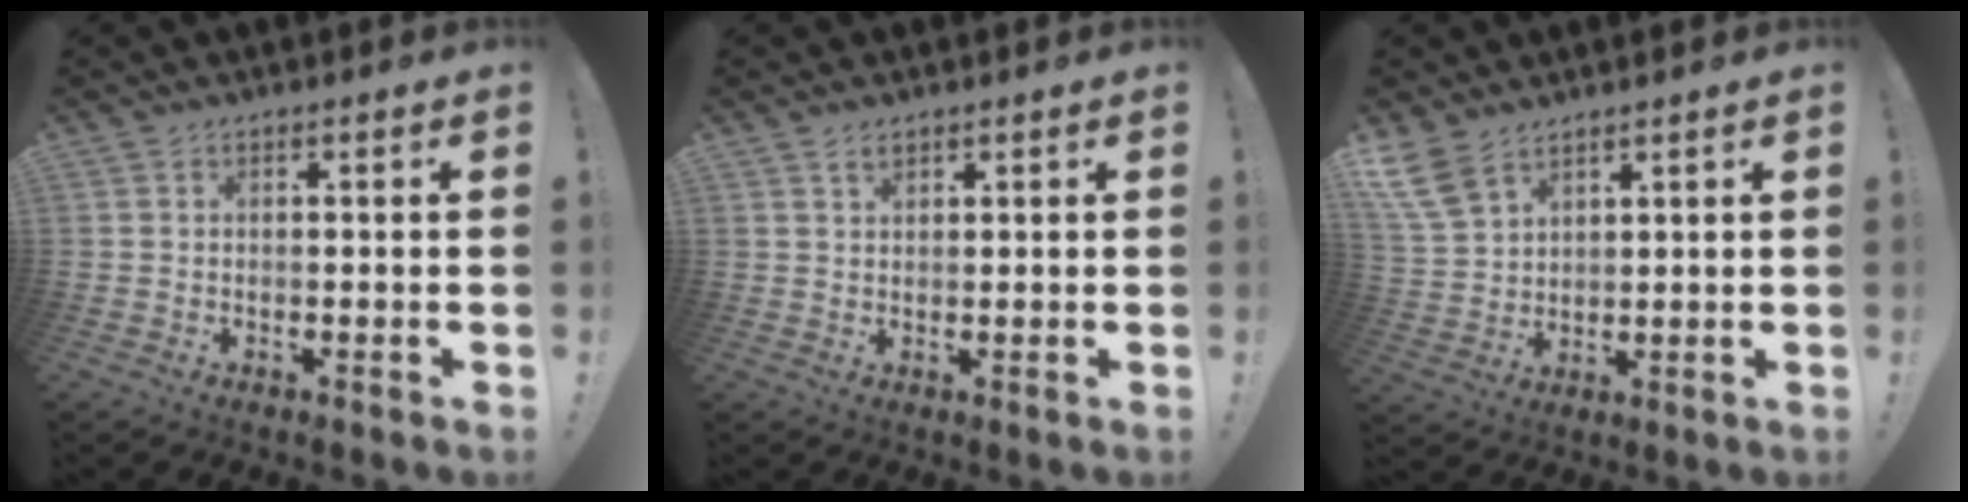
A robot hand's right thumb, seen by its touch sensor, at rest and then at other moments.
{"total": 1.8, "force": [1.3, 0.8, 0.8], "torque": [-0.005, -0.007, 0.023]}
{"total": 8.9, "force": [6.3, 4.6, 4.3], "torque": [-0.103, -0.026, 0.130]}